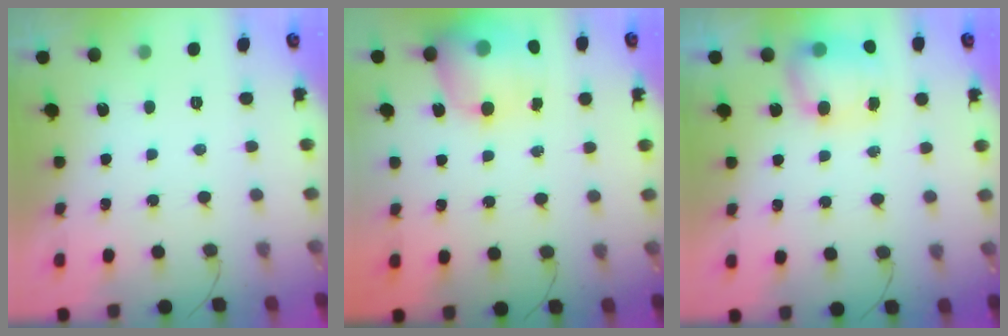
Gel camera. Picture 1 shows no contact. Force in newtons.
{"total": 15.3, "press": 14.8, "slide": 3.9}
{"total": 7.2, "press": 7.1, "slide": 1.2}